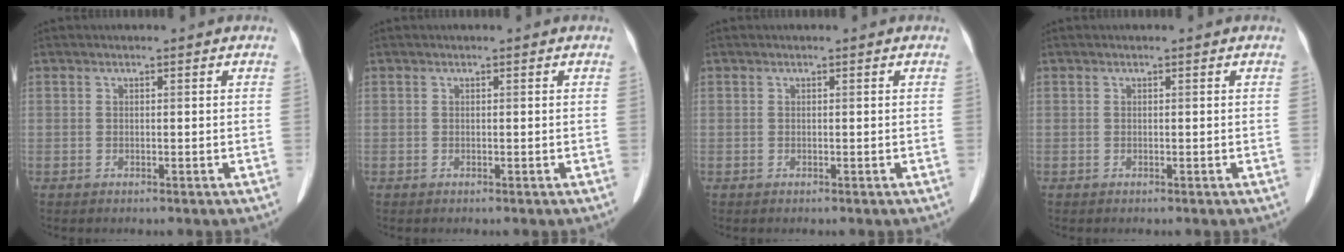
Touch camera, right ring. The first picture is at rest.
{"total": 0.0}
{"total": 0.0}
{"total": 0.0}